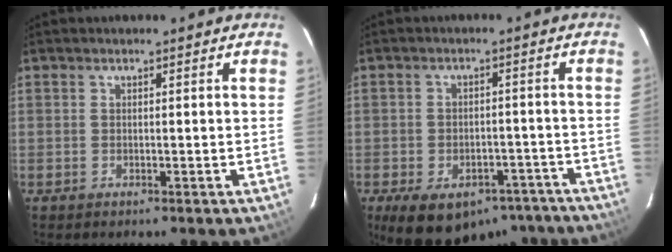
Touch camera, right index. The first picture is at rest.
{"total": 18.5, "force": [-13.5, 9.8, 7.9], "torque": [-0.160, 0.012, -0.159]}